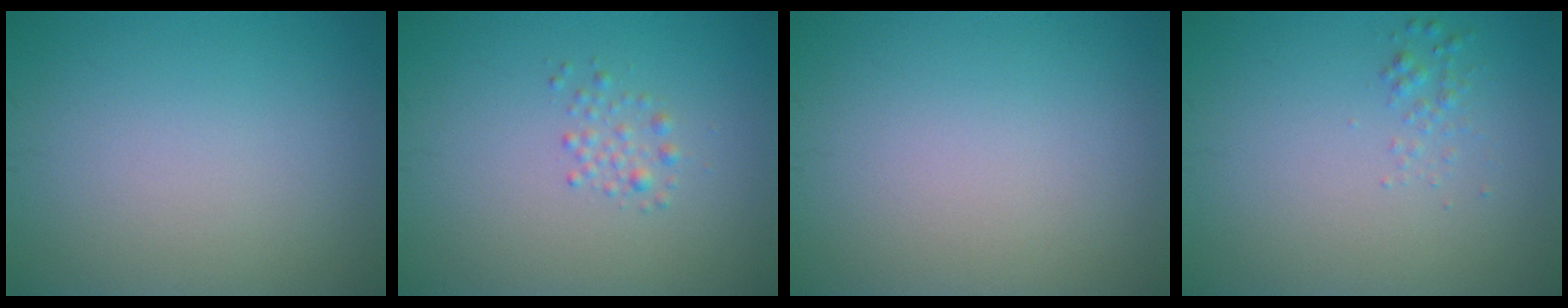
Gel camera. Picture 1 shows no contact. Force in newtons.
{"total": 1.3, "press": 1.3, "slide": 0.1}
{"total": 0.0}
{"total": 1.0, "press": 1.0, "slide": 0.0}